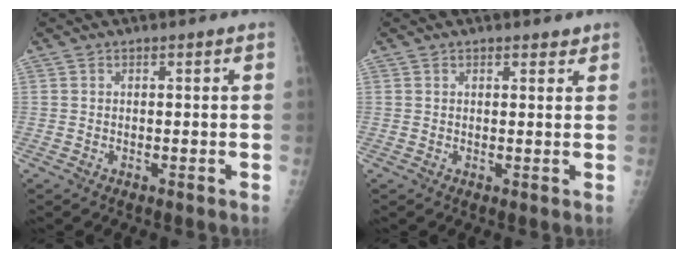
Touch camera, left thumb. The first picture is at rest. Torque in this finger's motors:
{"motor_torque": [-0.23, -0.05, 0.08, 0.00, 0.05]}